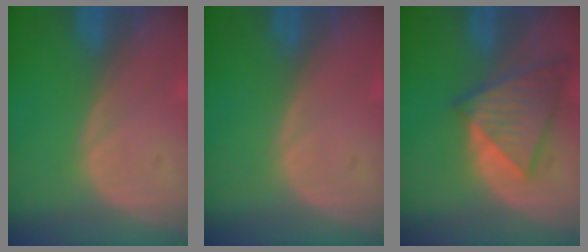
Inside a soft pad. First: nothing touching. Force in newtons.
{"total": 0.0}
{"total": 8.0, "press": 7.2, "slide": 3.6}